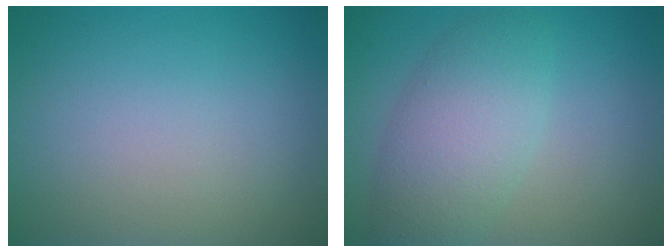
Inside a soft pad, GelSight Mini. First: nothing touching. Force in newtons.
{"total": 5.5, "press": 5.5, "slide": 0.2}